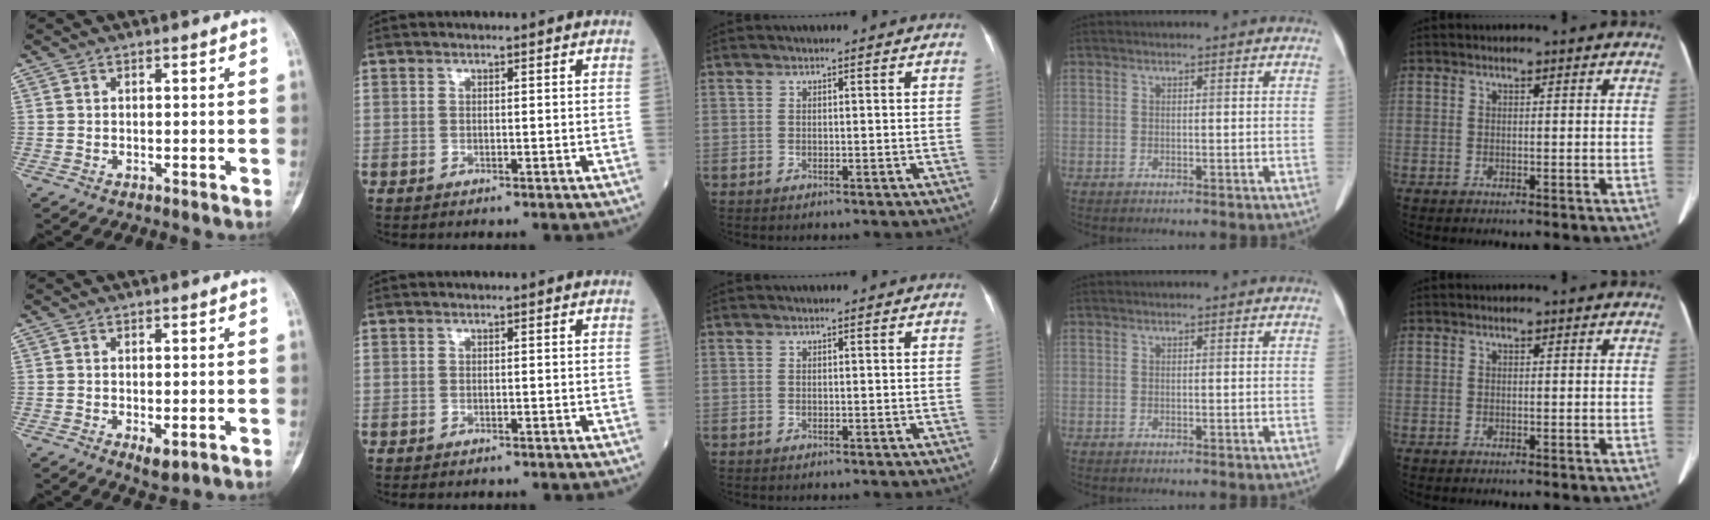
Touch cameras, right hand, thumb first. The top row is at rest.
{"thumb": {"total": 2.7, "force": [-0.9, 1.1, 2.3], "torque": [-0.036, -0.007, -0.006]}, "index": {"total": 2.2, "force": [-2.0, 0.7, 0.7], "torque": [-0.009, -0.003, -0.023]}}